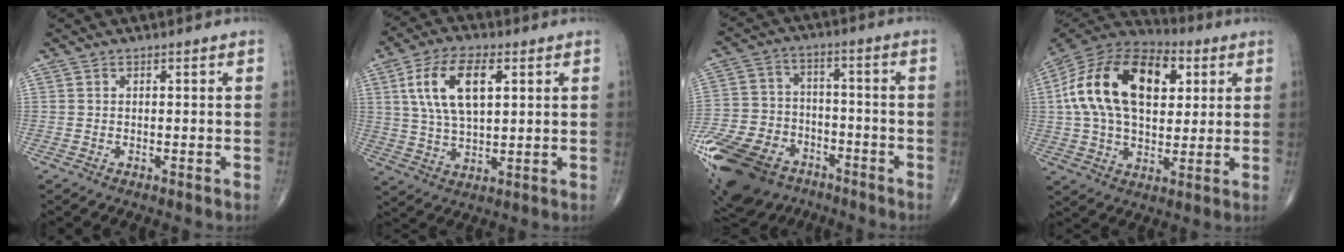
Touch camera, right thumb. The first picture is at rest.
{"total": 12.7, "force": [3.9, 6.2, 10.4], "torque": [-0.193, -0.001, 0.075]}
{"total": 24.2, "force": [-13.8, 15.8, 11.9], "torque": [-0.296, 0.041, -0.238]}
{"total": 24.0, "force": [5.7, 14.3, 18.4], "torque": [-0.326, 0.014, 0.089]}